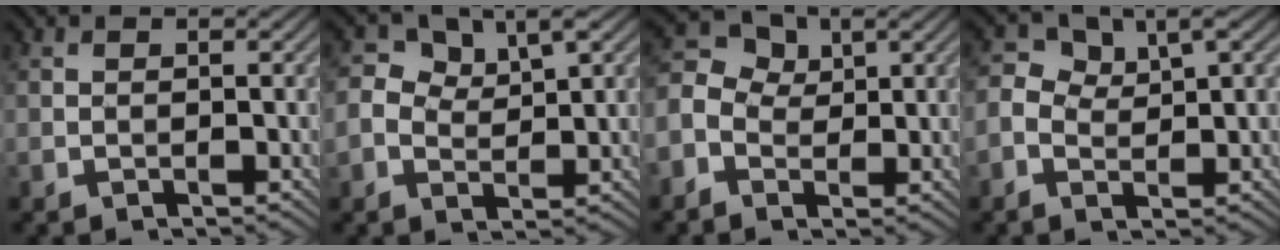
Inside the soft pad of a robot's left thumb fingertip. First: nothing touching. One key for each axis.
{"total": 5.0, "fx": 1.5, "fy": 3.0, "fz": 3.6, "tx": -0.073, "ty": -0.003, "tz": 0.025}
{"total": 4.8, "fx": -0.4, "fy": 3.8, "fz": 2.9, "tx": -0.072, "ty": 0.015, "tz": -0.020}
{"total": 4.1, "fx": 0.8, "fy": 2.5, "fz": 3.2, "tx": -0.067, "ty": 0.003, "tz": 0.013}